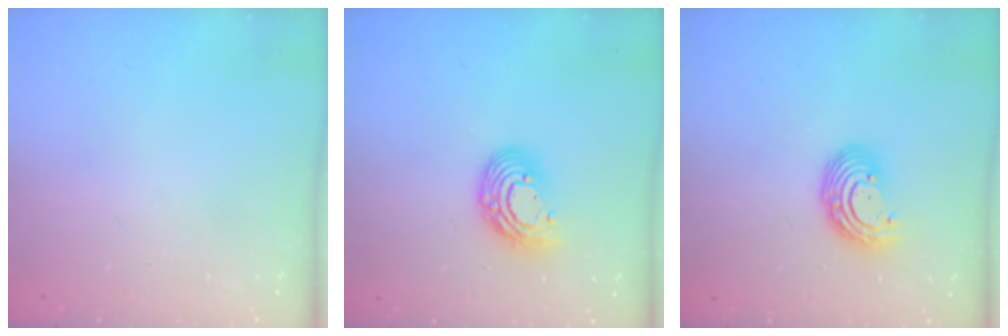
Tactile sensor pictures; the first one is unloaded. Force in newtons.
{"total": 11.6, "press": 11.5, "slide": 1.2}
{"total": 9.0, "press": 8.8, "slide": 1.7}